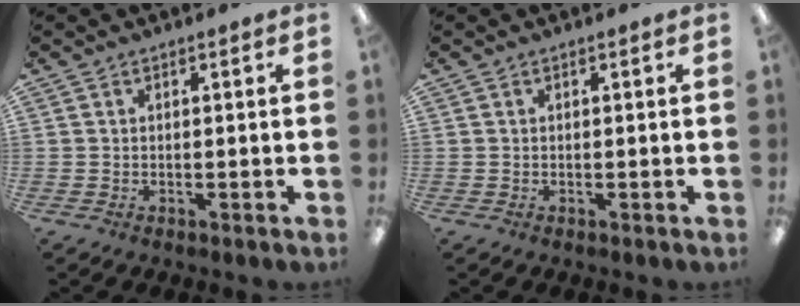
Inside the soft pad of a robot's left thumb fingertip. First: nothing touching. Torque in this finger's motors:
{"motor_torque": [-0.19, 0.19, 0.12, 0.12, 0.00]}